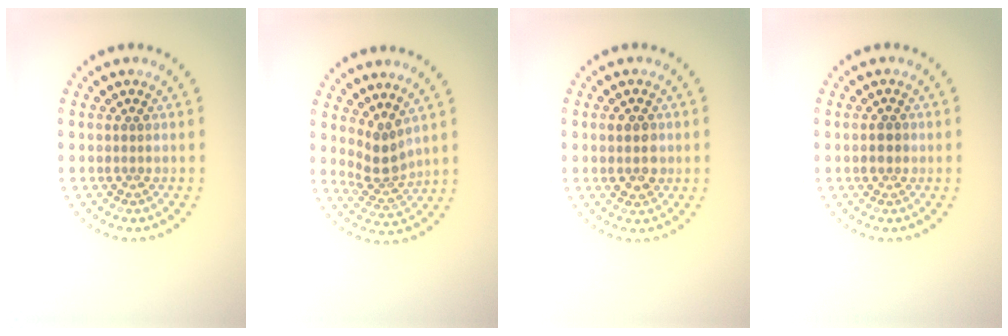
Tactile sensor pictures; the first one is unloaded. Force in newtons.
{"total": 2.6, "press": 1.9, "slide": 1.8}
{"total": 2.2, "press": 2.2, "slide": 0.1}
{"total": 1.3, "press": 1.2, "slide": 0.4}